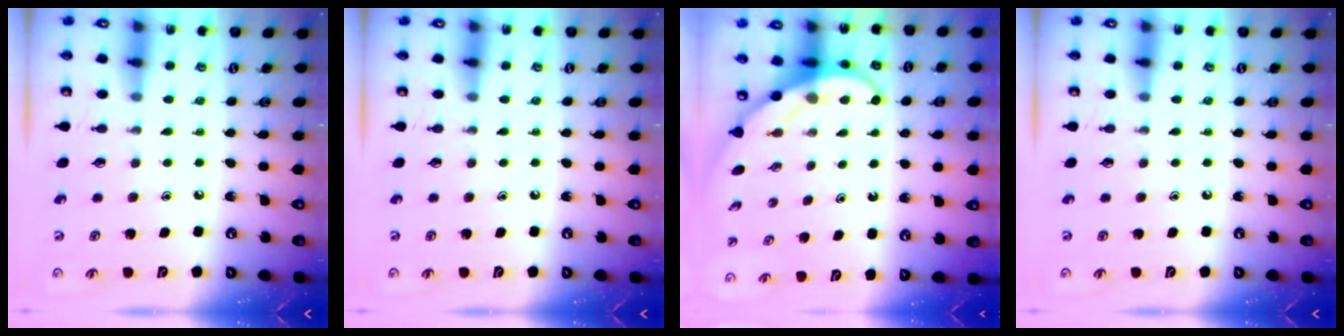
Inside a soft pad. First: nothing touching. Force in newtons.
{"total": 0.0}
{"total": 4.1, "press": 4.1, "slide": 0.3}
{"total": 0.0}